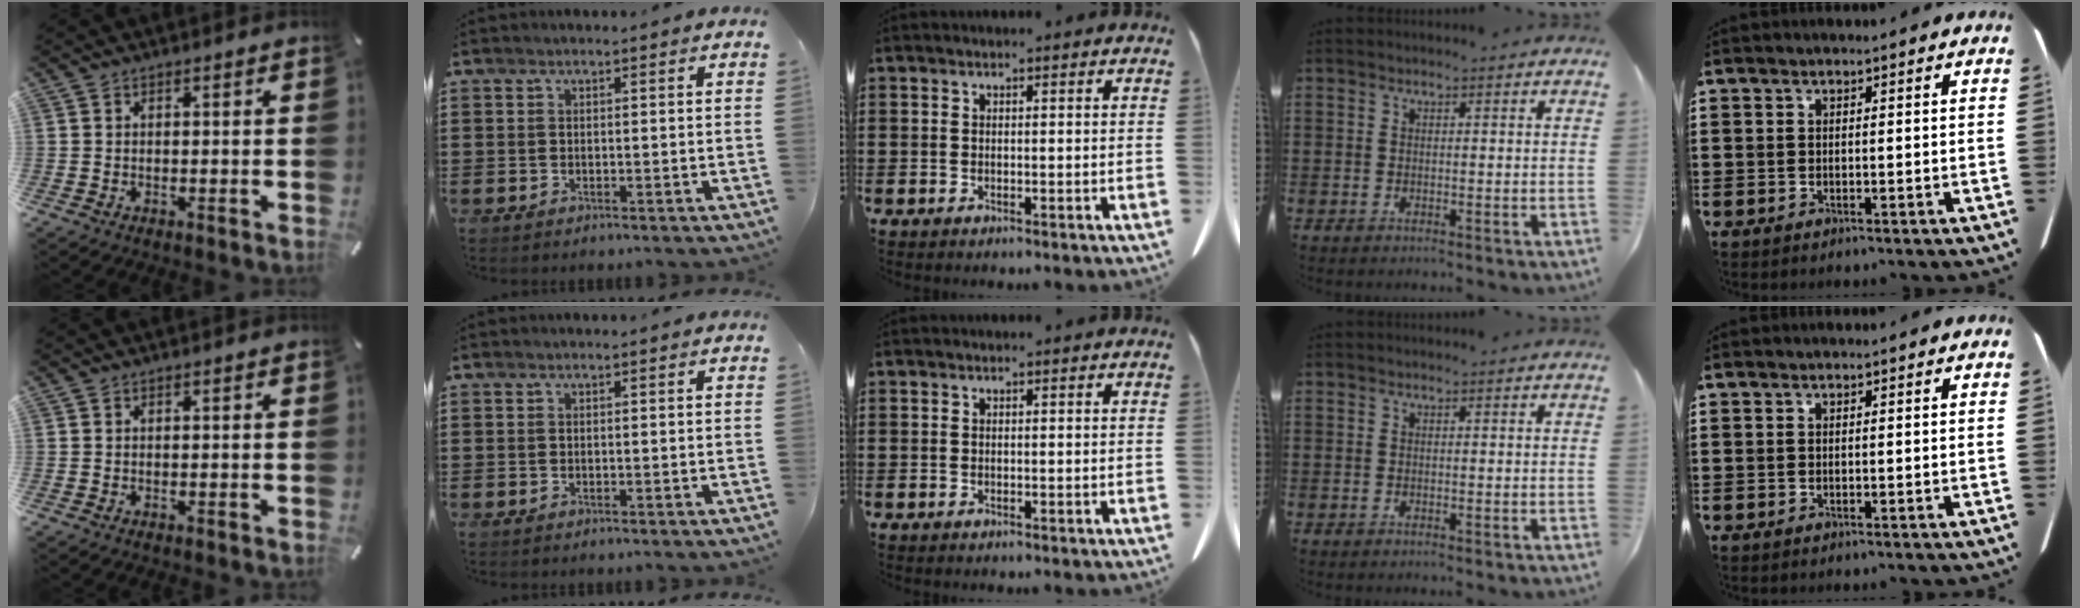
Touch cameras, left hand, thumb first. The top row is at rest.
{}